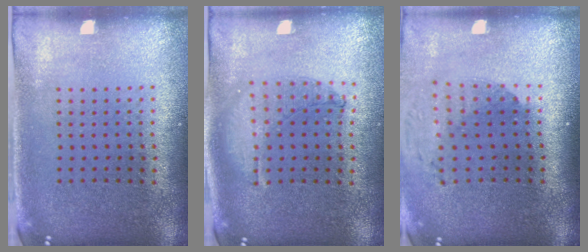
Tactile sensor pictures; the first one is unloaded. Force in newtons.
{"total": 1.0, "press": 1.0, "slide": 0.3}
{"total": 1.8, "press": 1.4, "slide": 1.1}